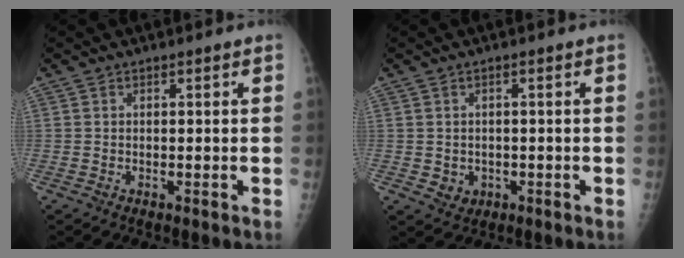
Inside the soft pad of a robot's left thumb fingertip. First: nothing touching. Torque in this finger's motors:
{"motor_torque": [-0.30, -0.08, 0.00, 0.00, 0.00]}